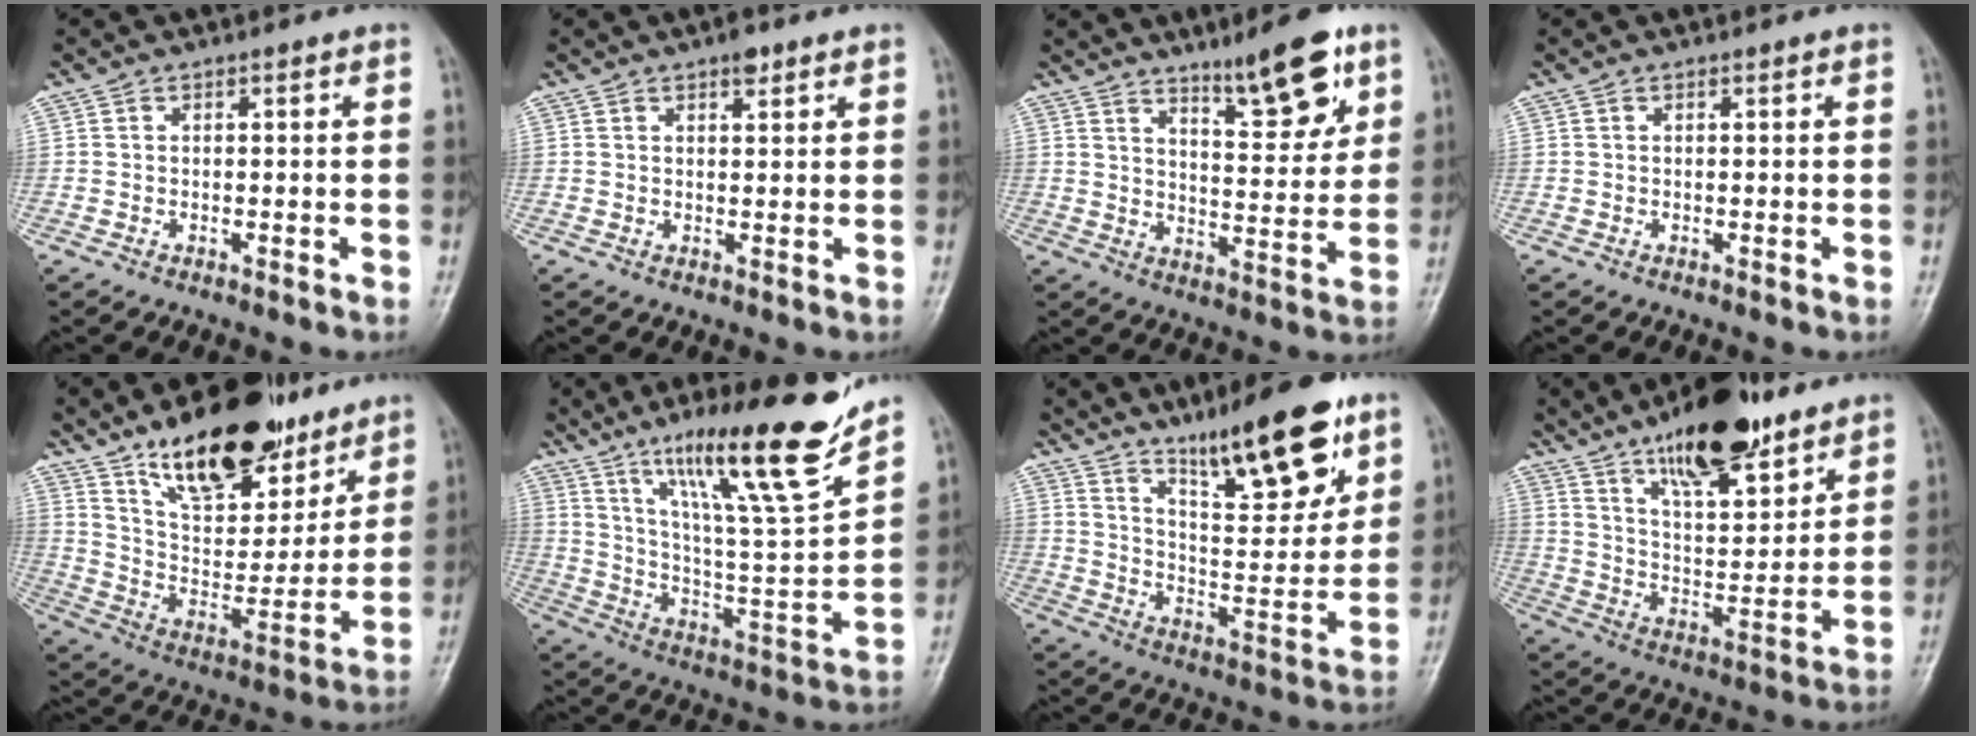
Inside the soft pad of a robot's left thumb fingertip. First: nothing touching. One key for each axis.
{"total": 2.6, "fx": 1.7, "fy": 1.0, "fz": 1.7, "tx": -0.018, "ty": -0.008, "tz": 0.024}
{"total": 11.8, "fx": 7.7, "fy": 3.2, "fz": 8.4, "tx": -0.102, "ty": -0.051, "tz": 0.121}
{"total": 0.0}
{"total": 23.0, "fx": 15.6, "fy": 10.3, "fz": 13.3, "tx": -0.157, "ty": -0.076, "tz": 0.262}
{"total": 22.2, "fx": 15.2, "fy": 2.3, "fz": 16.0, "tx": -0.231, "ty": -0.075, "tz": 0.257}
{"total": 18.0, "fx": 11.9, "fy": 5.0, "fz": 12.6, "tx": -0.159, "ty": -0.071, "tz": 0.199}
{"total": 19.1, "fx": 12.9, "fy": 6.7, "fz": 12.4, "tx": -0.161, "ty": -0.069, "tz": 0.217}